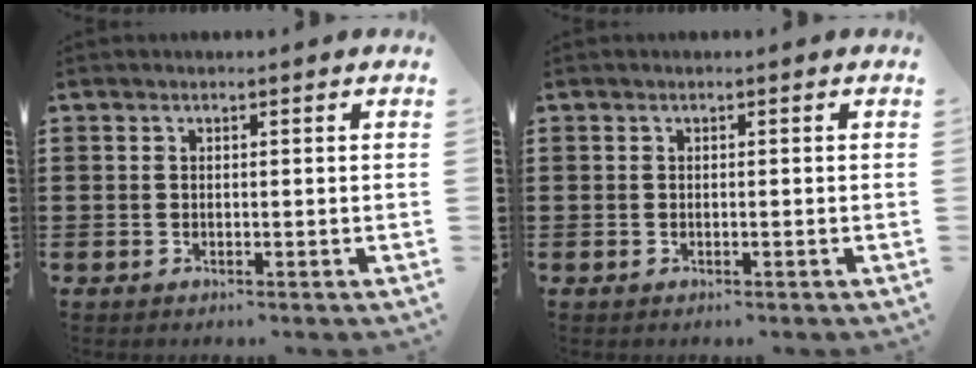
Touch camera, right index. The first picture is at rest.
{"total": 0.0}